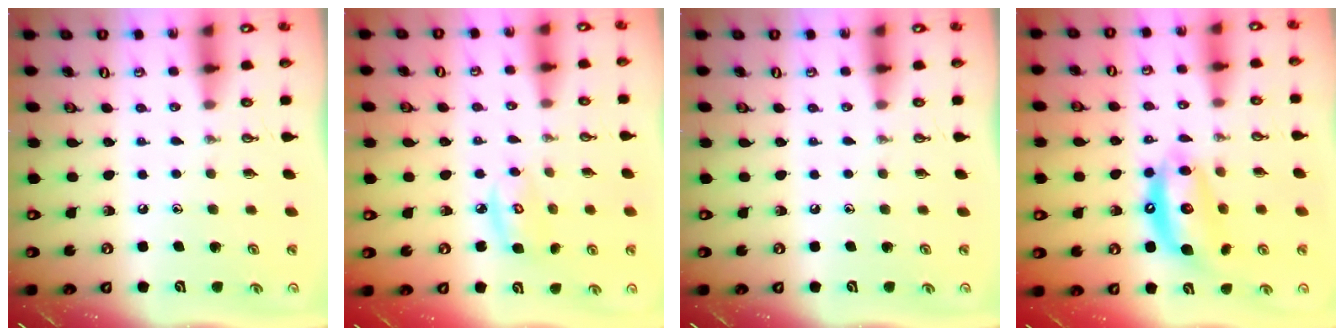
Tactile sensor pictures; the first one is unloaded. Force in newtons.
{"total": 4.9, "press": 4.9, "slide": 0.3}
{"total": 0.0}
{"total": 11.7, "press": 11.6, "slide": 1.1}